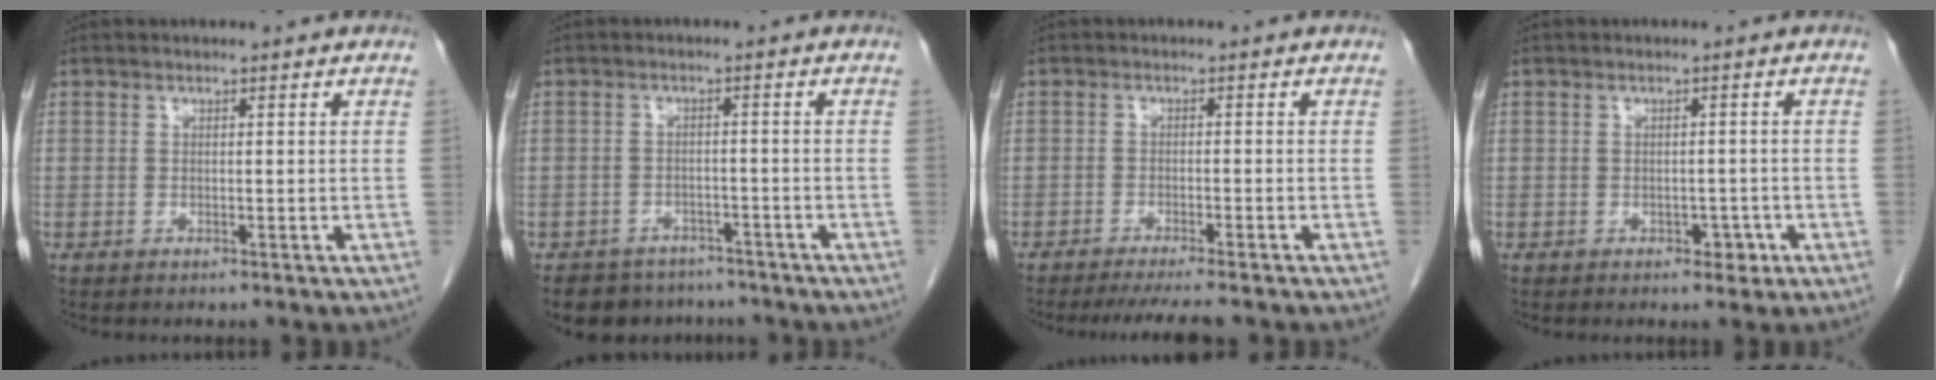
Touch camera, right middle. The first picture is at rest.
{"total": 8.0, "force": [-6.6, 4.4, 1.1], "torque": [-0.010, 0.007, -0.087]}
{"total": 6.8, "force": [-5.9, 0.2, 3.4], "torque": [-0.039, -0.013, -0.089]}
{"total": 2.0, "force": [-0.9, 1.3, 1.2], "torque": [-0.012, 0.004, -0.007]}